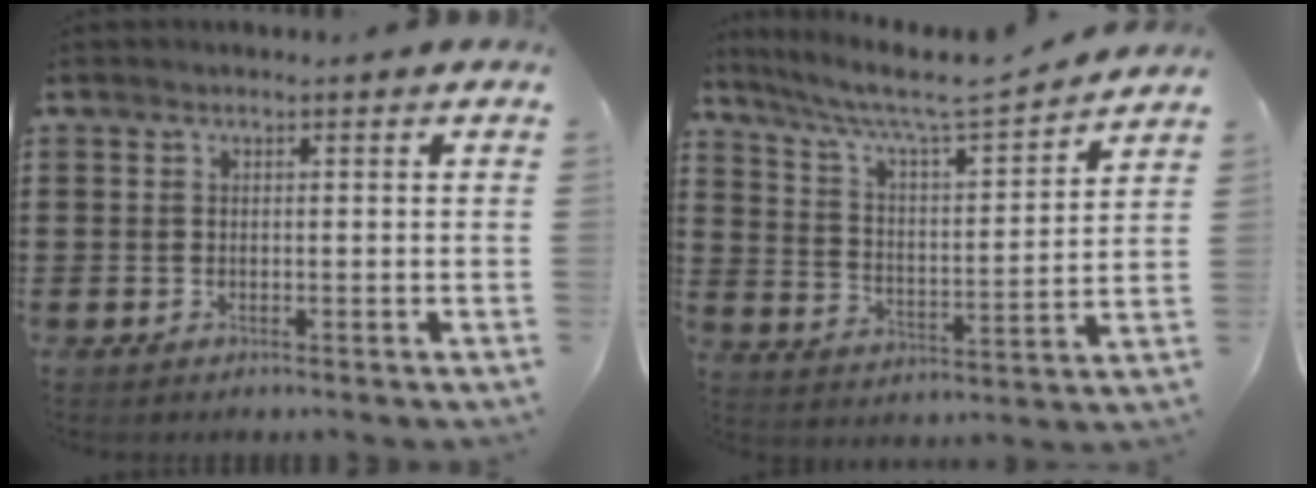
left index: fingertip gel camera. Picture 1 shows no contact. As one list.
[{"total": 7.5, "force": [6.5, 0.5, 3.7], "torque": [-0.098, -0.042, 0.104]}]